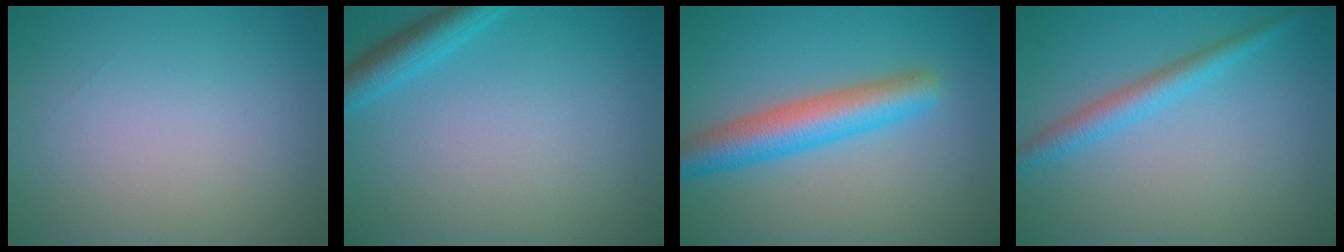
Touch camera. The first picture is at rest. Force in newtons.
{"total": 2.8, "press": 2.8, "slide": 0.2}
{"total": 5.3, "press": 5.3, "slide": 0.1}
{"total": 2.6, "press": 2.6, "slide": 0.0}